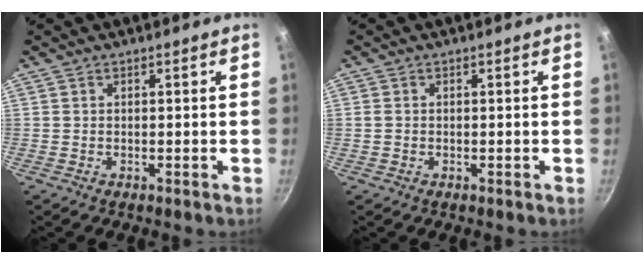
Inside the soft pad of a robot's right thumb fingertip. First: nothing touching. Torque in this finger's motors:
{"motor_torque": [0.33, 0.10, -0.27, 0.26, -0.01]}